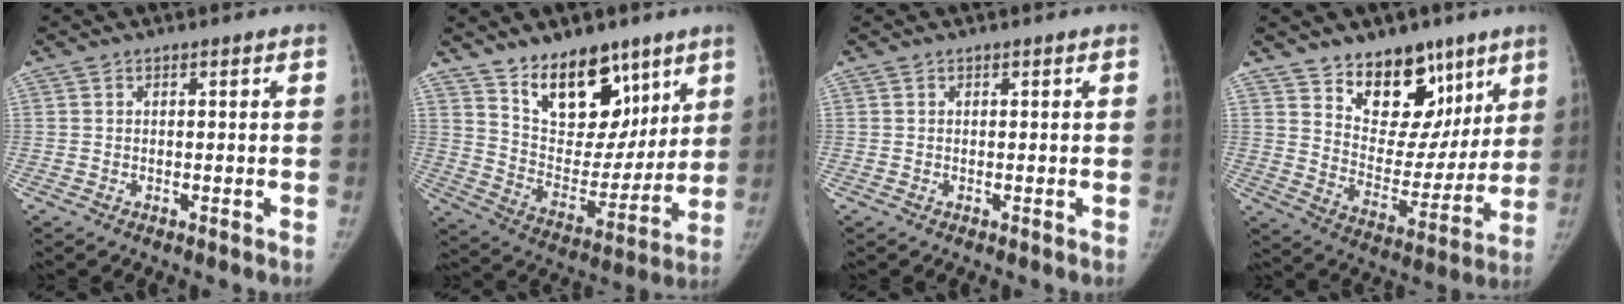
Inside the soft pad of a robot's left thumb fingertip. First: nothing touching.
{"total": 17.8, "force": [11.3, 10.0, 9.3], "torque": [-0.084, -0.079, 0.199]}
{"total": 0.0}
{"total": 17.0, "force": [10.8, 10.3, 8.0], "torque": [-0.055, -0.062, 0.179]}